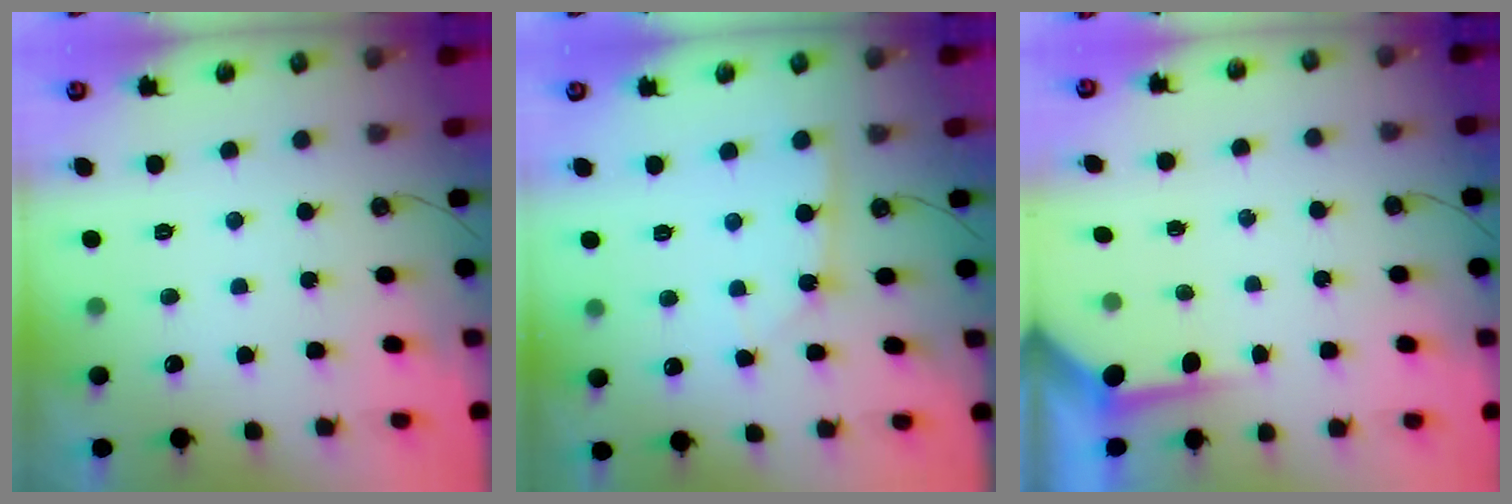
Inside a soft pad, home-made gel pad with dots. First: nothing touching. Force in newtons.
{"total": 2.5, "press": 2.5, "slide": 0.3}
{"total": 3.8, "press": 3.7, "slide": 0.5}